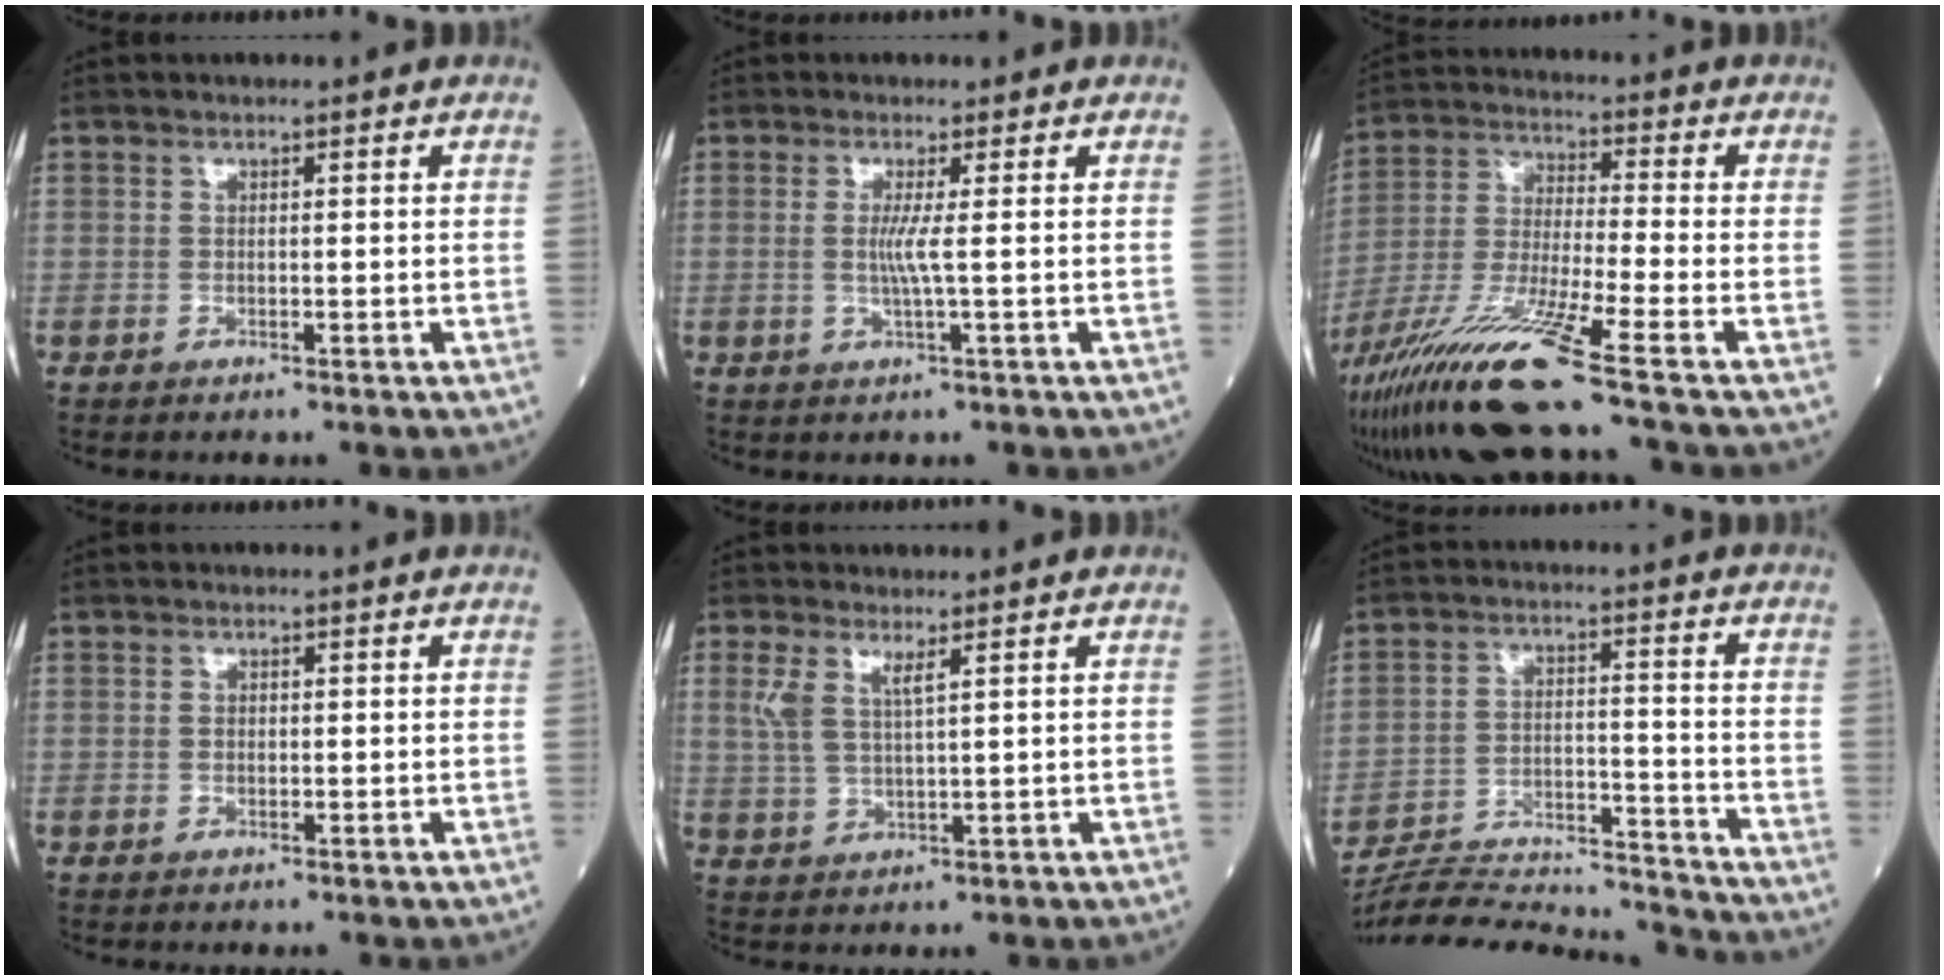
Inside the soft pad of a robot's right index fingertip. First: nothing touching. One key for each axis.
{"total": 2.6, "fx": 0.1, "fy": -0.7, "fz": 2.5, "tx": -0.053, "ty": -0.005, "tz": 0.000}
{"total": 15.2, "fx": -10.3, "fy": -1.2, "fz": 11.2, "tx": -0.236, "ty": -0.037, "tz": -0.193}
{"total": 0.7, "fx": 0.0, "fy": 0.6, "fz": 0.5, "tx": -0.011, "ty": 0.001, "tz": 0.000}
{"total": 4.3, "fx": 2.1, "fy": 0.9, "fz": 3.7, "tx": -0.091, "ty": 0.009, "tz": 0.051}
{"total": 19.3, "fx": -18.8, "fy": 0.4, "fz": 4.4, "tx": -0.096, "ty": 0.000, "tz": -0.286}